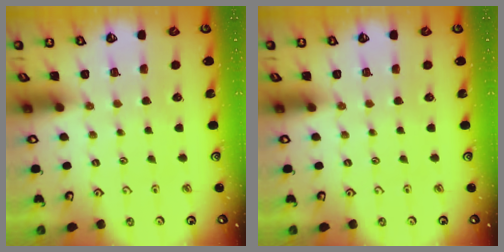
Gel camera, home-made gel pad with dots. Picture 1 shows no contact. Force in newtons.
{"total": 0.0}